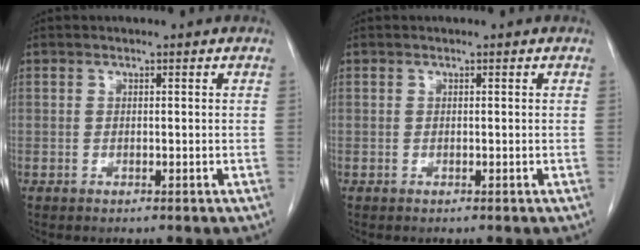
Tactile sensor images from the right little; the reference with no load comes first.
{"total": 0.0}